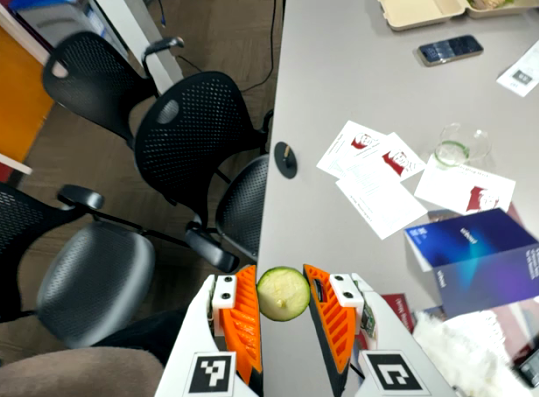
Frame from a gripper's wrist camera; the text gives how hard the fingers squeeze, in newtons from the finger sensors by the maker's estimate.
{"total": 9.8, "left": 9.9, "right": 9.6}